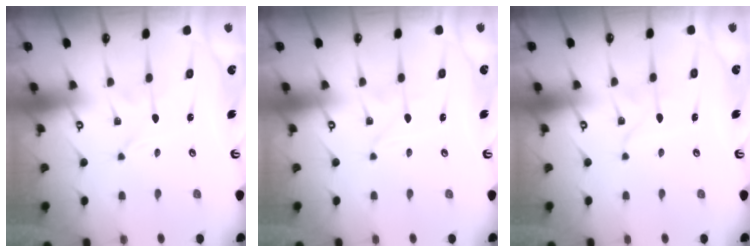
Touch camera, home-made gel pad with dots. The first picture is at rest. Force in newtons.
{"total": 0.9, "press": 0.9, "slide": 0.1}
{"total": 2.2, "press": 2.2, "slide": 0.2}